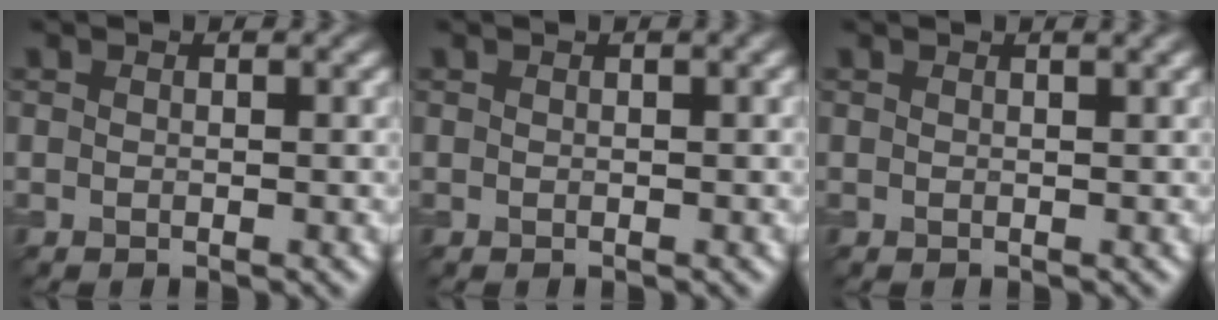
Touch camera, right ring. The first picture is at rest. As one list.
[{"total": 0.9, "force": [0.4, 0.2, 0.7], "torque": [-0.004, 0.012, 0.004]}, {"total": 1.1, "force": [0.7, 0.3, 0.8], "torque": [-0.004, 0.003, 0.006]}]